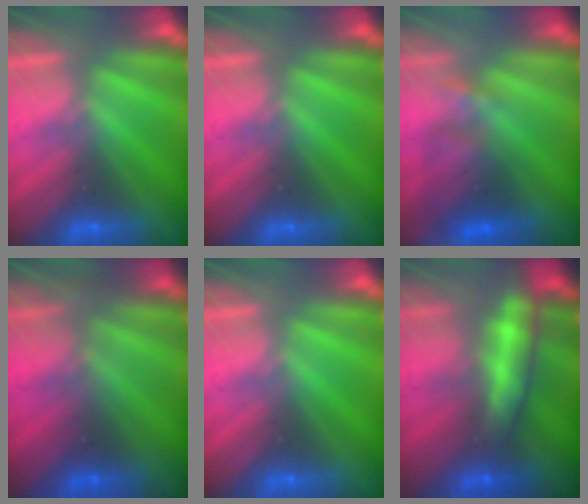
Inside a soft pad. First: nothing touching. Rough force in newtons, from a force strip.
{"total": 0.0}
{"total": 3.7}
{"total": 1.7}
{"total": 0.0}
{"total": 9.7}